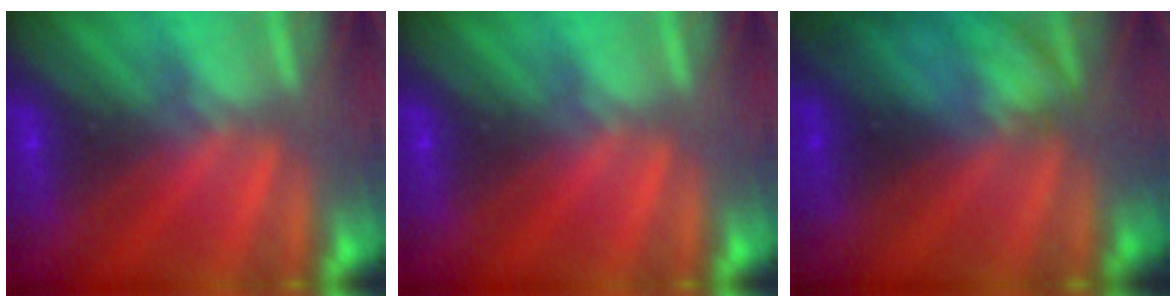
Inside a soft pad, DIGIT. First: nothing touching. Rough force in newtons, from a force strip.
{"total": 0.0}
{"total": 2.3}